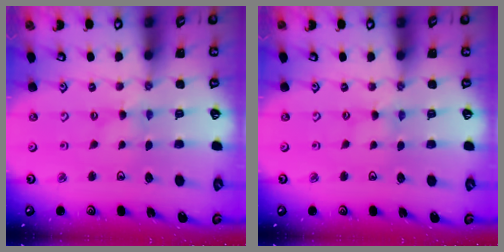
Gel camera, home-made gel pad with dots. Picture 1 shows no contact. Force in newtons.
{"total": 0.7, "press": 0.7, "slide": 0.1}